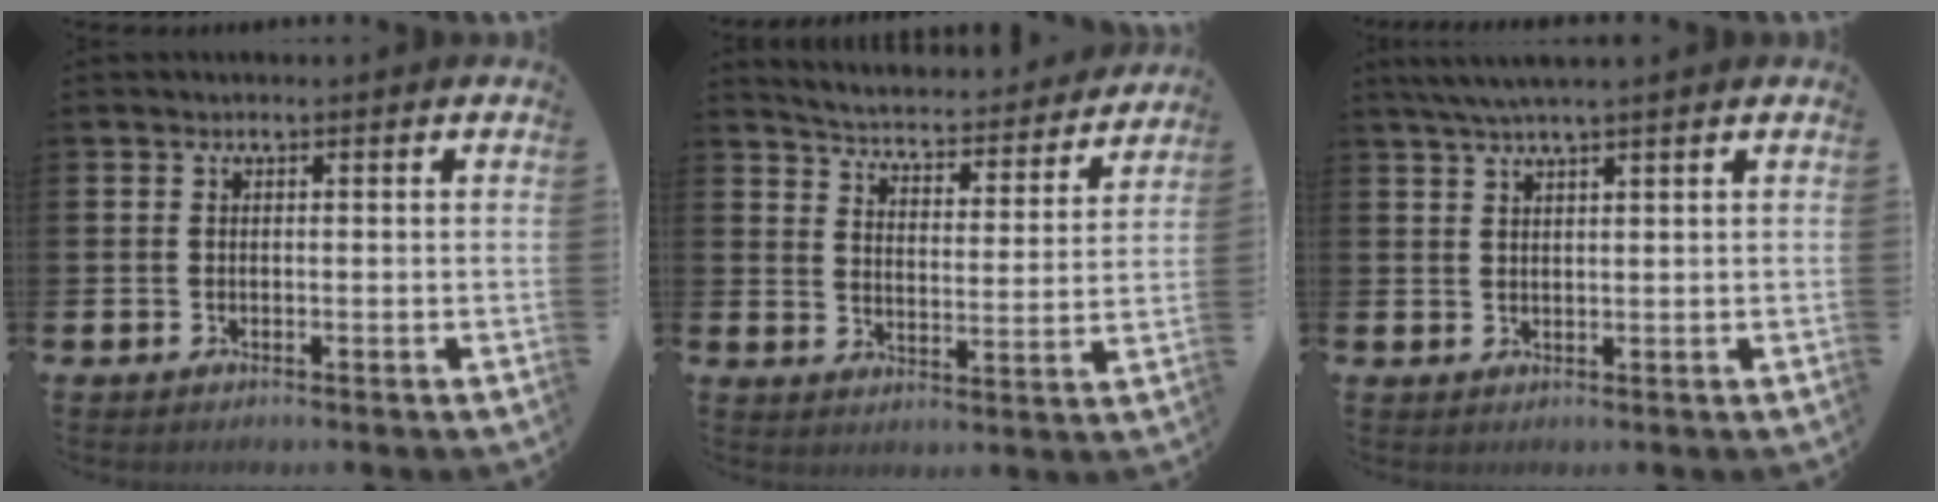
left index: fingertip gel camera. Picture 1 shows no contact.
{"total": 4.5, "force": [4.4, 0.6, 0.8], "torque": [-0.039, -0.042, 0.067]}
{"total": 3.4, "force": [2.8, -0.1, 1.8], "torque": [-0.043, -0.002, 0.051]}